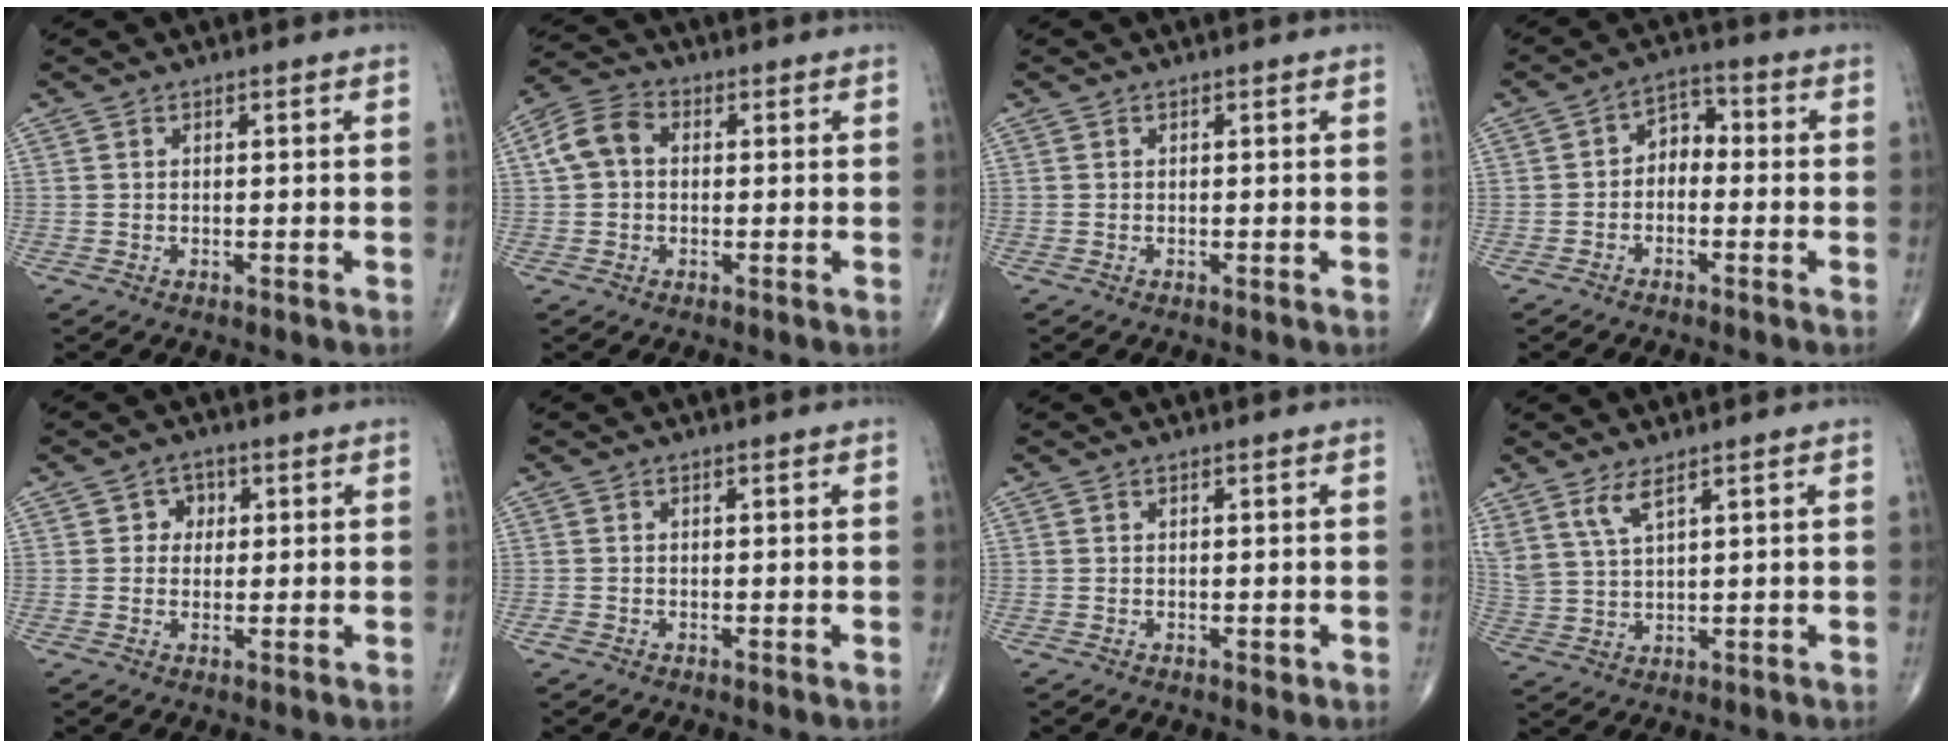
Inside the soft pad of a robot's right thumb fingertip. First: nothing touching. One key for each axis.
{"total": 6.4, "fx": 0.6, "fy": 4.8, "fz": 4.2, "tx": -0.081, "ty": 0.022, "tz": 0.003}
{"total": 0.0}
{"total": 4.9, "fx": -1.0, "fy": 3.5, "fz": 3.3, "tx": -0.033, "ty": 0.030, "tz": -0.032}
{"total": 3.0, "fx": 0.6, "fy": 2.7, "fz": 1.1, "tx": 0.008, "ty": 0.004, "tz": 0.002}
{"total": 0.8, "fx": -0.4, "fy": 0.5, "fz": 0.5, "tx": -0.010, "ty": -0.003, "tz": -0.011}
{"total": 0.5, "fx": -0.1, "fy": 0.4, "fz": 0.4, "tx": -0.001, "ty": -0.001, "tz": -0.002}
{"total": 5.3, "fx": 3.5, "fy": 1.3, "fz": 3.8, "tx": -0.088, "ty": -0.017, "tz": 0.080}